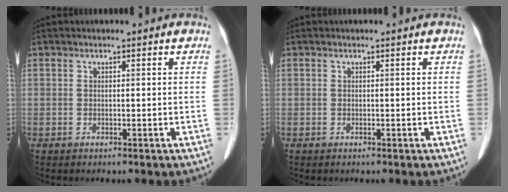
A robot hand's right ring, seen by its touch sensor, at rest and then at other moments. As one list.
[{"total": 0.0}]